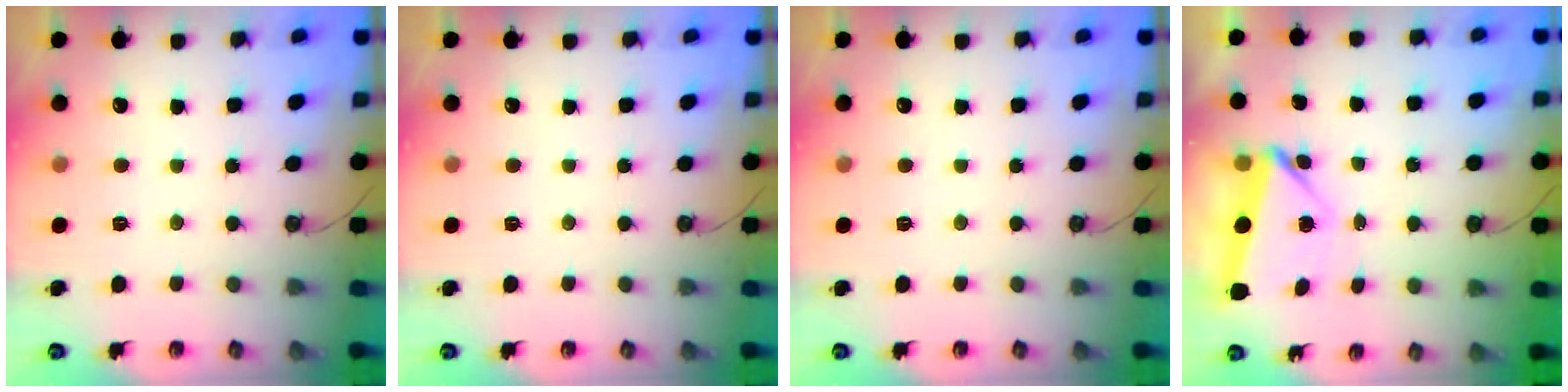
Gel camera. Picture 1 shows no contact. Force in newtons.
{"total": 0.0}
{"total": 0.0}
{"total": 5.8, "press": 5.4, "slide": 2.1}